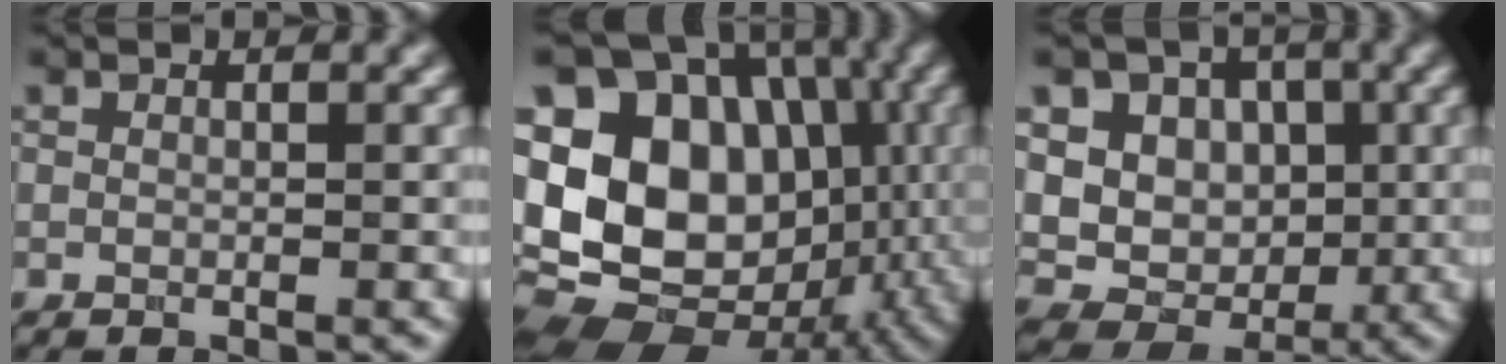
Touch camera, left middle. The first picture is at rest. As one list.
[{"total": 18.2, "force": [0.3, 14.3, 11.3], "torque": [-0.198, 0.017, 0.016]}, {"total": 12.4, "force": [2.6, 10.6, 5.8], "torque": [-0.100, 0.030, 0.035]}]